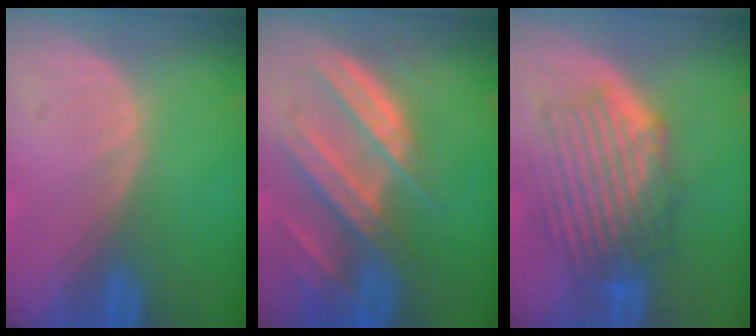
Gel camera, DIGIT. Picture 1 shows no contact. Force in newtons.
{"total": 8.8, "press": 8.0, "slide": 3.6}
{"total": 8.4, "press": 7.9, "slide": 3.0}